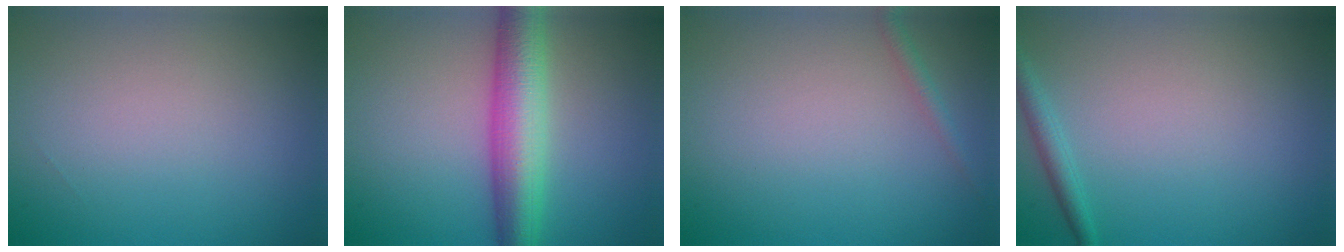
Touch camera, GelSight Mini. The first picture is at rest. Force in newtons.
{"total": 6.4, "press": 6.4, "slide": 0.1}
{"total": 1.1, "press": 1.1, "slide": 0.1}
{"total": 1.5, "press": 1.4, "slide": 0.1}